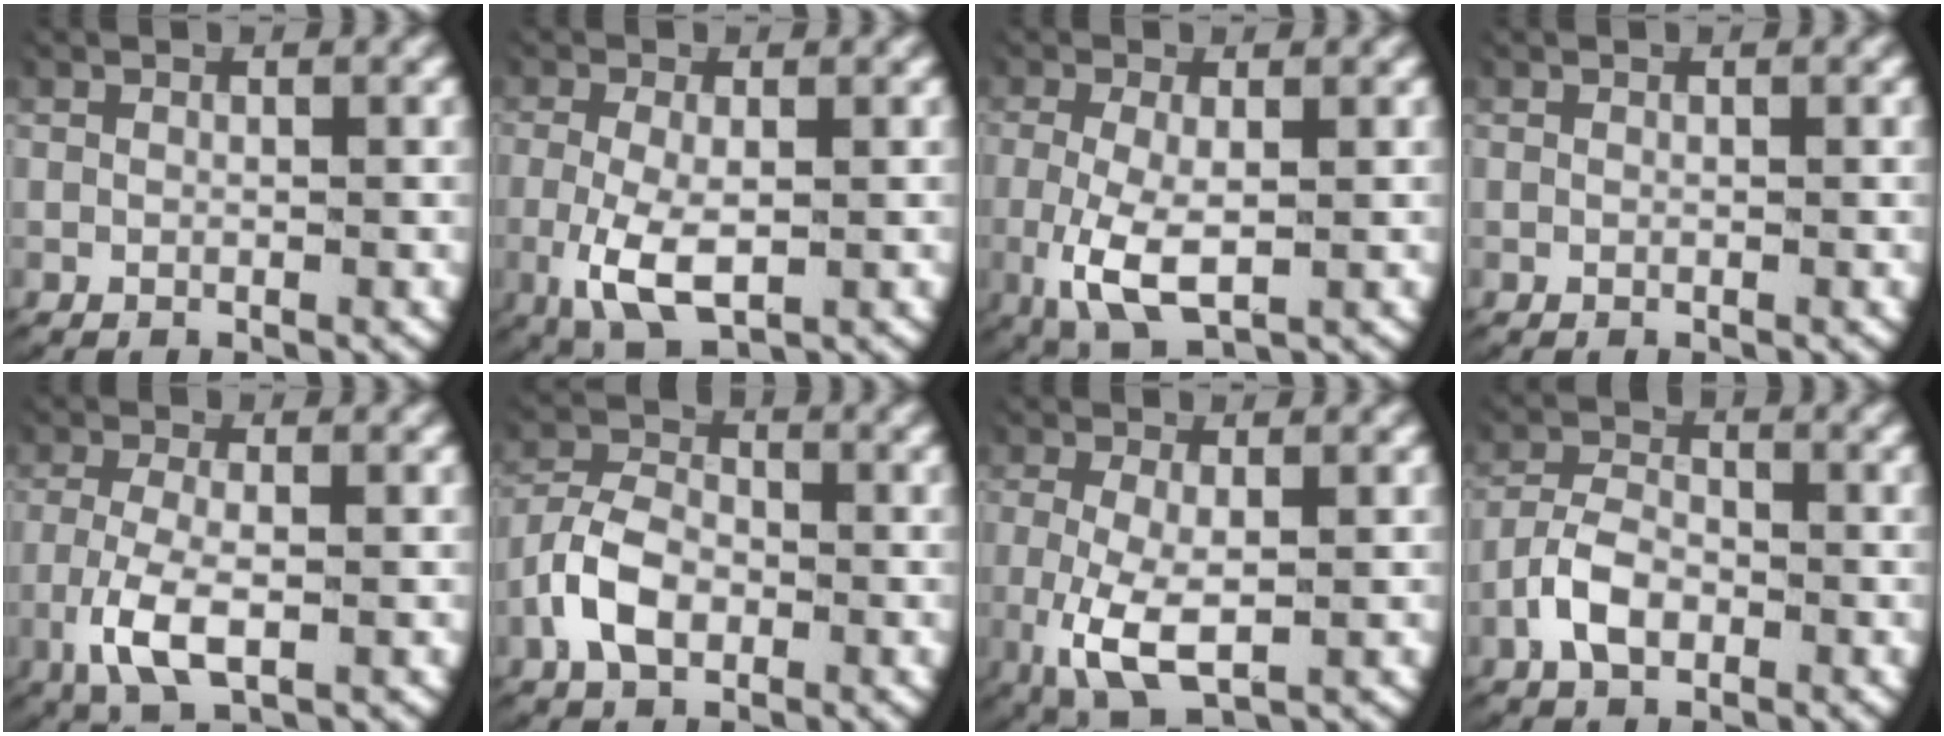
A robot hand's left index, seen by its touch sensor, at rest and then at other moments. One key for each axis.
{"total": 5.1, "fx": -1.3, "fy": 2.6, "fz": 4.2, "tx": -0.095, "ty": -0.017, "tz": -0.013}
{"total": 5.5, "fx": -1.3, "fy": 2.7, "fz": 4.5, "tx": -0.105, "ty": -0.021, "tz": -0.010}
{"total": 0.0}
{"total": 4.6, "fx": -1.4, "fy": 1.9, "fz": 3.9, "tx": -0.095, "ty": -0.016, "tz": -0.016}
{"total": 4.9, "fx": -1.4, "fy": 3.7, "fz": 2.9, "tx": -0.065, "ty": -0.010, "tz": -0.025}
{"total": 5.7, "fx": -1.5, "fy": 2.9, "fz": 4.7, "tx": -0.111, "ty": -0.024, "tz": -0.010}
{"total": 3.8, "fx": -1.7, "fy": 2.4, "fz": 2.3, "tx": -0.050, "ty": -0.004, "tz": -0.030}